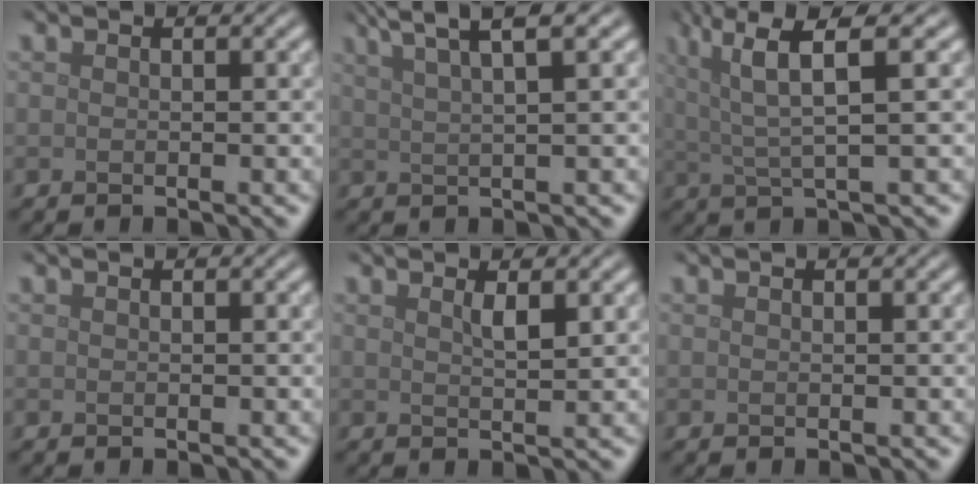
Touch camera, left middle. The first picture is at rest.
{"total": 6.1, "force": [4.1, 1.2, 4.4], "torque": [-0.057, 0.020, 0.048]}
{"total": 6.1, "force": [3.0, 1.2, 5.2], "torque": [-0.093, 0.013, 0.056]}
{"total": 0.0}
{"total": 1.4, "force": [0.7, 0.3, 1.2], "torque": [-0.022, -0.001, 0.012]}
{"total": 0.0}